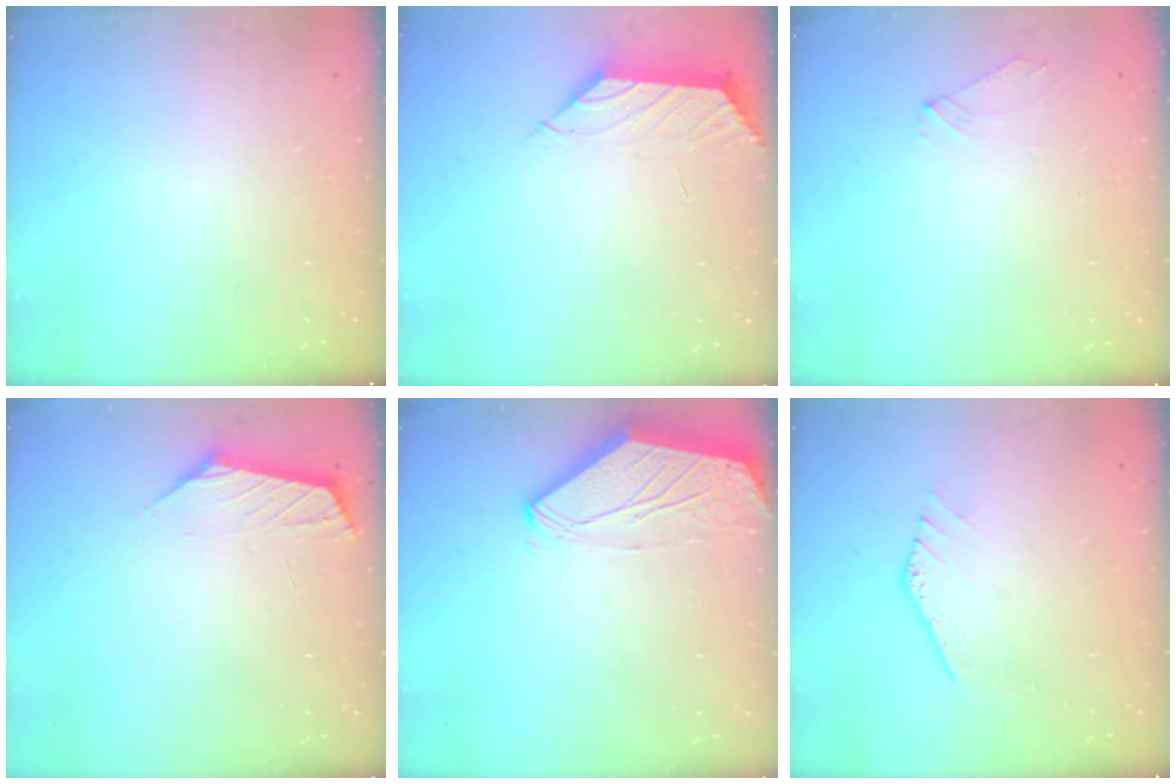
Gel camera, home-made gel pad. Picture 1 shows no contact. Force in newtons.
{"total": 1.2, "press": 1.1, "slide": 0.4}
{"total": 2.7, "press": 2.6, "slide": 0.5}
{"total": 1.0, "press": 0.9, "slide": 0.4}
{"total": 0.0}
{"total": 0.0}